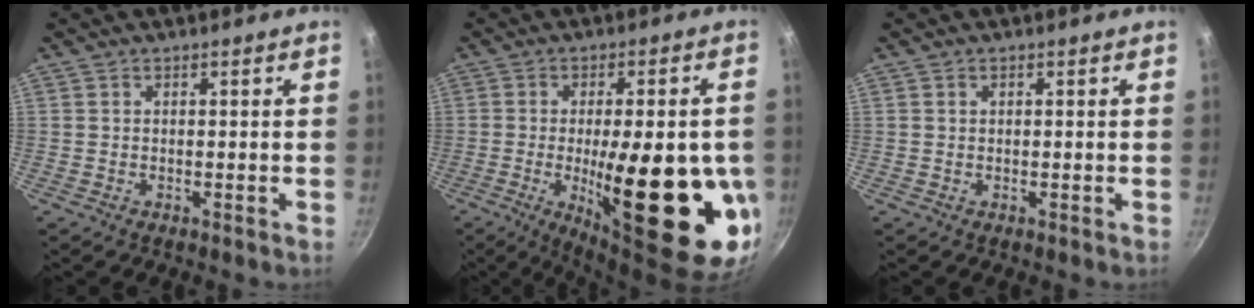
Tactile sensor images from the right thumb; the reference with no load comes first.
{"total": 25.2, "force": [-4.4, 7.8, 23.6], "torque": [-0.321, -0.011, -0.050]}
{"total": 0.6, "force": [0.2, 0.4, 0.3], "torque": [-0.004, 0.004, 0.004]}